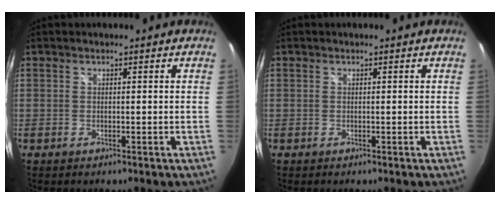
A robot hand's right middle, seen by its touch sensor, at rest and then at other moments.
{"total": 0.0}